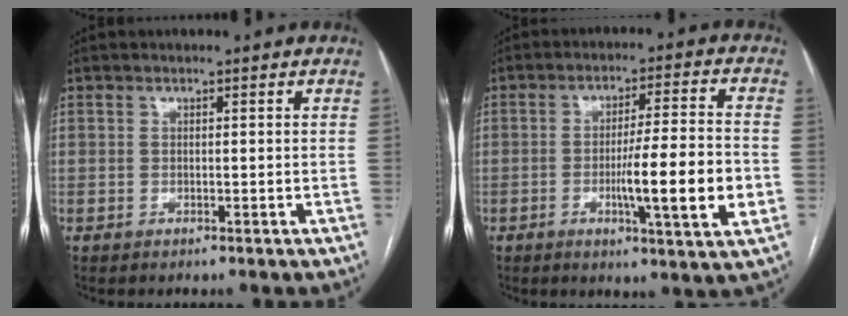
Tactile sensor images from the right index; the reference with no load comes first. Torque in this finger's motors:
{"motor_torque": [1.99, -0.15, 0.87, 0.19]}